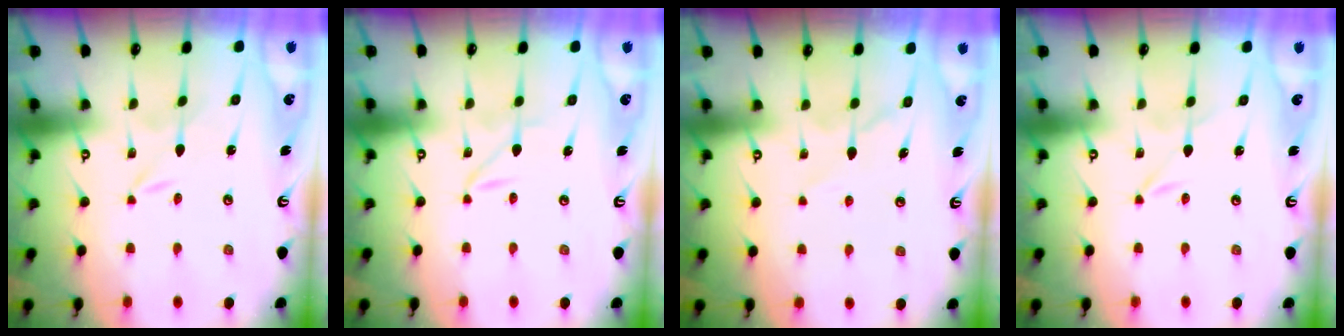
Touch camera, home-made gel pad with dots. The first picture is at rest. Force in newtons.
{"total": 1.3, "press": 1.3, "slide": 0.1}
{"total": 6.9, "press": 6.8, "slide": 0.7}
{"total": 0.6, "press": 0.5, "slide": 0.1}